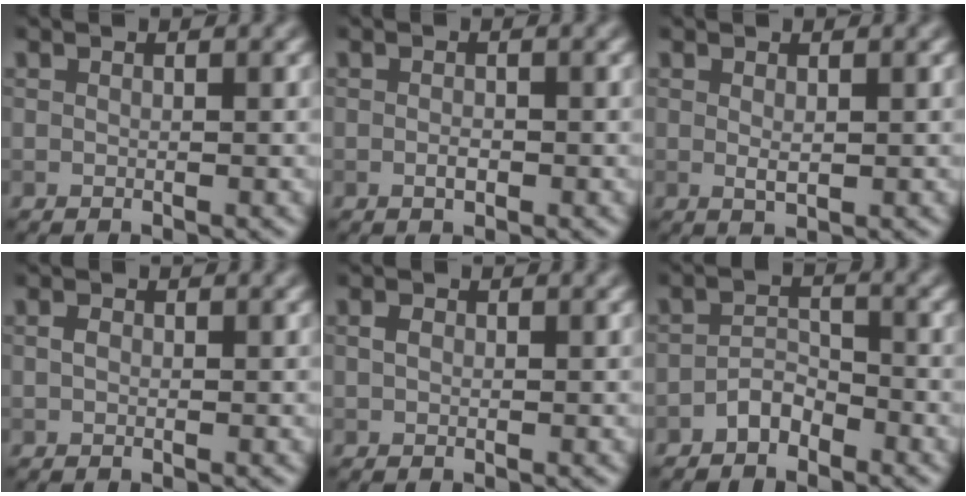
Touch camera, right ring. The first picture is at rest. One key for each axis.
{"total": 1.0, "fx": -0.3, "fy": 0.5, "fz": 0.8, "tx": -0.016, "ty": -0.001, "tz": -0.007}
{"total": 1.0, "fx": 0.2, "fy": 0.4, "fz": 0.9, "tx": -0.019, "ty": -0.003, "tz": 0.004}
{"total": 0.7, "fx": 0.0, "fy": 0.5, "fz": 0.4, "tx": -0.008, "ty": 0.000, "tz": -0.001}
{"total": 0.8, "fx": 0.1, "fy": 0.7, "fz": 0.5, "tx": -0.011, "ty": 0.001, "tz": 0.000}
{"total": 2.3, "fx": -1.7, "fy": 1.2, "fz": 0.8, "tx": -0.013, "ty": 0.011, "tz": -0.035}